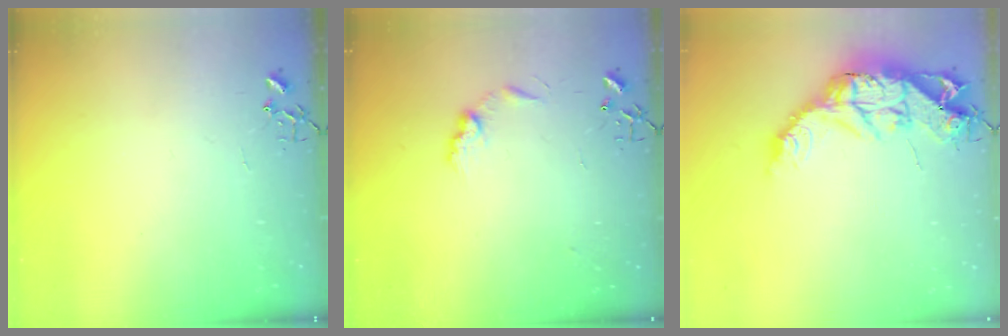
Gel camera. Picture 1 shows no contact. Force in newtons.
{"total": 8.4, "press": 8.4, "slide": 0.3}
{"total": 16.2, "press": 16.2, "slide": 1.5}